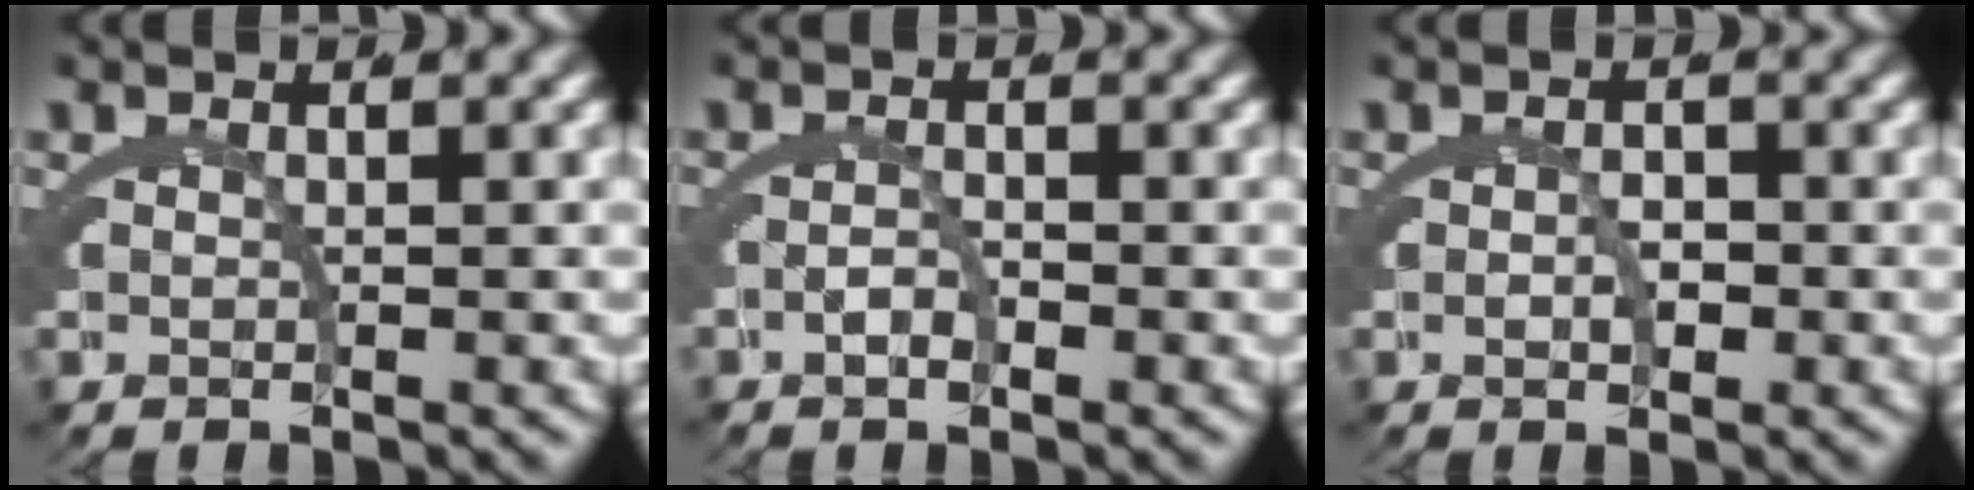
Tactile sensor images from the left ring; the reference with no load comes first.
{"total": 1.2, "force": [-0.9, -0.1, 0.8], "torque": [-0.014, -0.007, -0.013]}
{"total": 1.0, "force": [-0.5, 0.4, 0.8], "torque": [-0.009, -0.010, -0.005]}